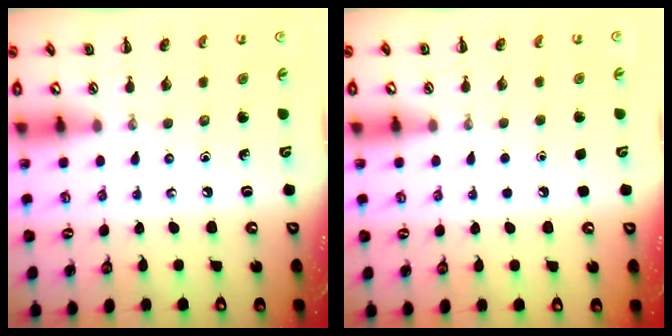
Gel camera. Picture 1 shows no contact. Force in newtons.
{"total": 2.3, "press": 2.3, "slide": 0.1}